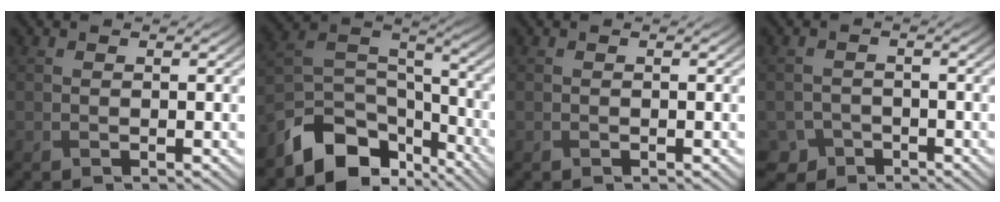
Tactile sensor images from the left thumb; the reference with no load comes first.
{"total": 11.2, "force": [-7.9, 5.9, 5.4], "torque": [-0.109, -0.010, -0.149]}
{"total": 0.0}
{"total": 2.7, "force": [-2.1, 1.7, 0.4], "torque": [-0.004, -0.002, -0.042]}